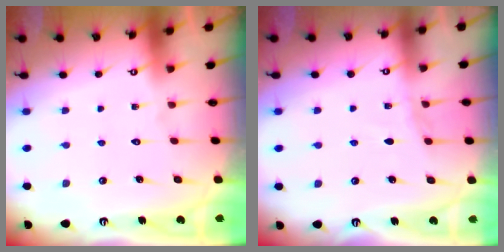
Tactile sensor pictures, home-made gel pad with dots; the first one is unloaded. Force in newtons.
{"total": 4.1, "press": 4.0, "slide": 0.4}